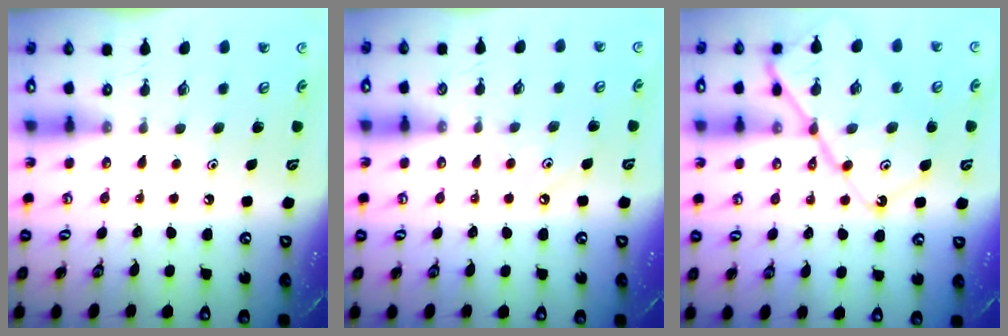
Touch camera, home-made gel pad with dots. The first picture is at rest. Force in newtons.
{"total": 3.7, "press": 3.7, "slide": 0.4}
{"total": 15.5, "press": 15.4, "slide": 1.5}